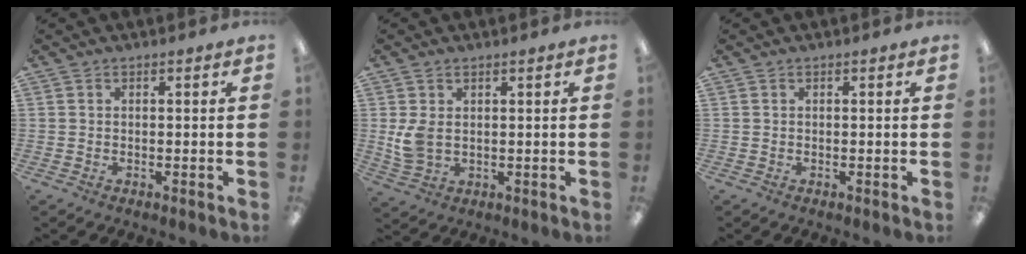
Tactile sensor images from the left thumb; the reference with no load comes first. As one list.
[{"total": 5.3, "force": [0.6, 3.2, 4.2], "torque": [-0.090, -0.002, 0.006]}, {"total": 0.0}]